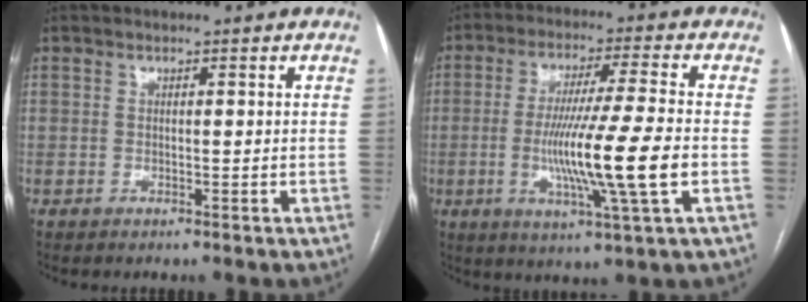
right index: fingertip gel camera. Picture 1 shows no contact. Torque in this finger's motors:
{"motor_torque": [1.55, -0.59, 1.05, 0.21]}